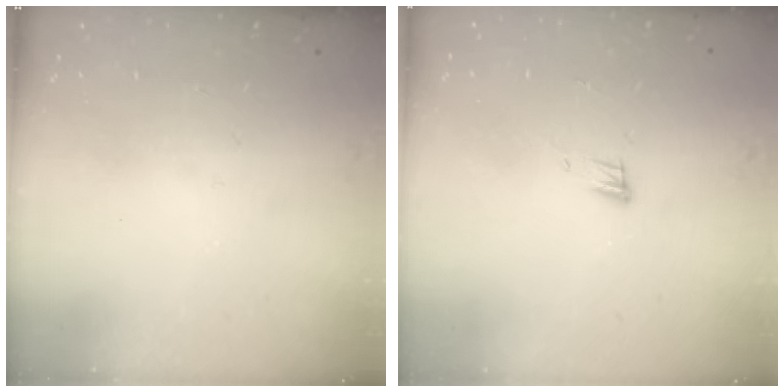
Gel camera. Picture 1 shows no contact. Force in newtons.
{"total": 4.8, "press": 4.8, "slide": 0.6}